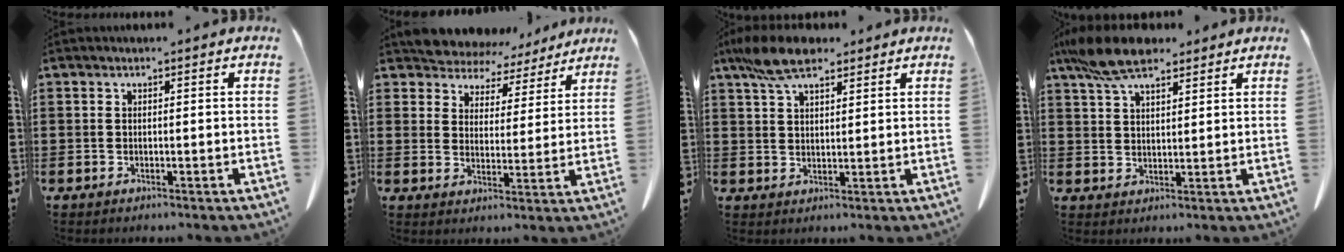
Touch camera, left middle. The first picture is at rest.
{"total": 5.6, "force": [5.4, 1.5, -0.2], "torque": [-0.033, -0.037, 0.095]}
{"total": 7.7, "force": [5.6, 2.8, 4.5], "torque": [-0.104, 0.001, 0.104]}
{"total": 8.2, "force": [6.3, 2.8, 4.4], "torque": [-0.106, -0.004, 0.119]}